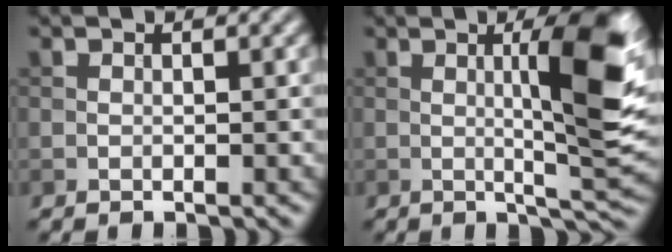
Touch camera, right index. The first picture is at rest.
{"total": 8.8, "force": [1.2, 1.5, 8.6], "torque": [-0.119, 0.002, 0.024]}